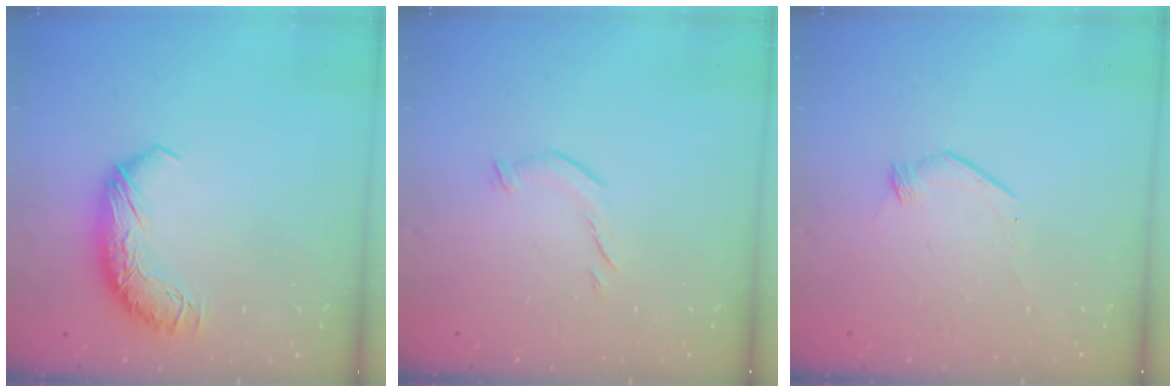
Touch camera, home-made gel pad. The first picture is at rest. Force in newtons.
{"total": 5.2, "press": 5.0, "slide": 1.2}
{"total": 5.6, "press": 5.5, "slide": 1.3}